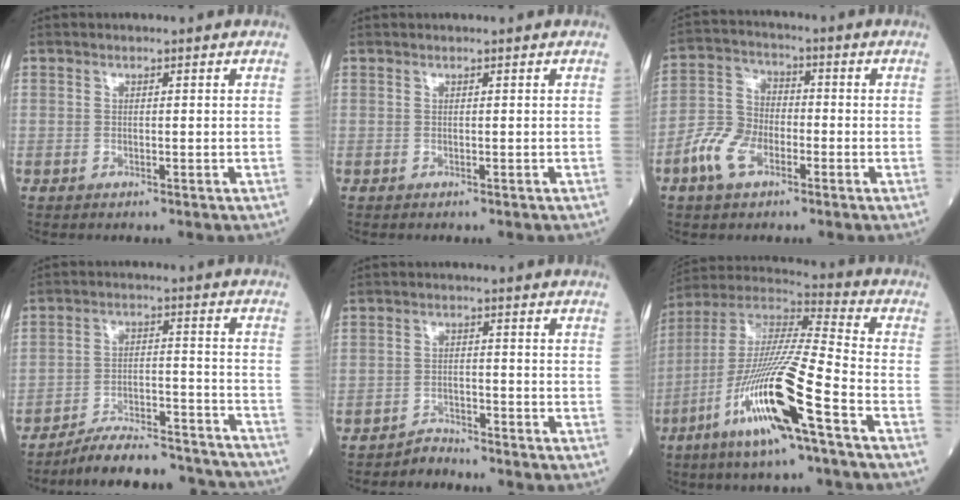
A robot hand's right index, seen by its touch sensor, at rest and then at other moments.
{"total": 0.0}
{"total": 7.6, "force": [-3.7, 4.6, 4.9], "torque": [-0.112, 0.011, -0.078]}
{"total": 18.4, "force": [-17.4, 2.9, 5.0], "torque": [-0.072, 0.020, -0.245]}
{"total": 2.3, "force": [-2.2, 0.2, -0.7], "torque": [0.014, -0.010, -0.037]}
{"total": 17.8, "force": [-7.7, 0.6, 16.0], "torque": [-0.337, -0.023, -0.150]}